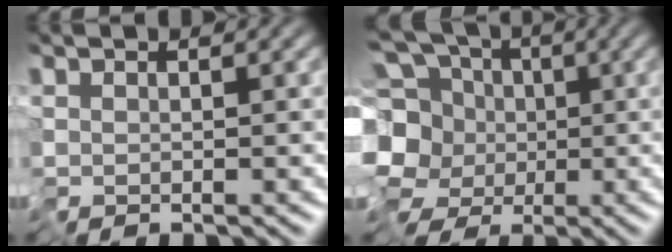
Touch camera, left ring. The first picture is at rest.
{"total": 11.4, "force": [-2.1, 9.0, 6.6], "torque": [-0.128, 0.004, -0.057]}